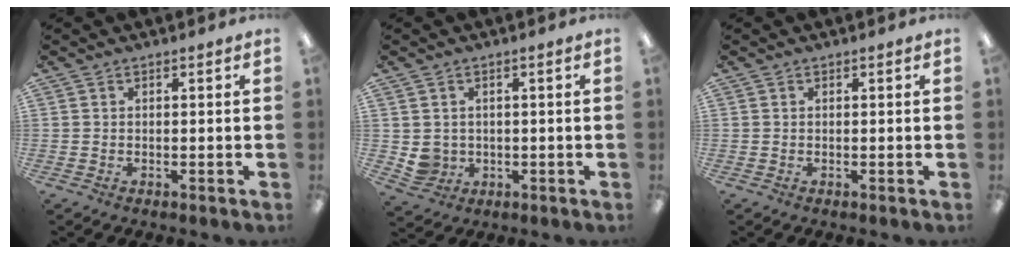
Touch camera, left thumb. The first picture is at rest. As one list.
[{"total": 3.7, "force": [0.5, 3.6, 0.6], "torque": [-0.011, 0.003, 0.012]}, {"total": 0.0}]